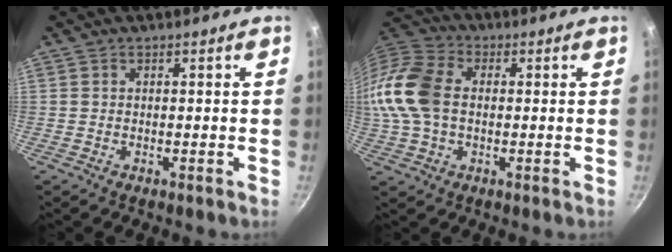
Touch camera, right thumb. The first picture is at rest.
{"total": 15.5, "force": [0.4, 10.6, 11.3], "torque": [-0.227, 0.029, -0.006]}